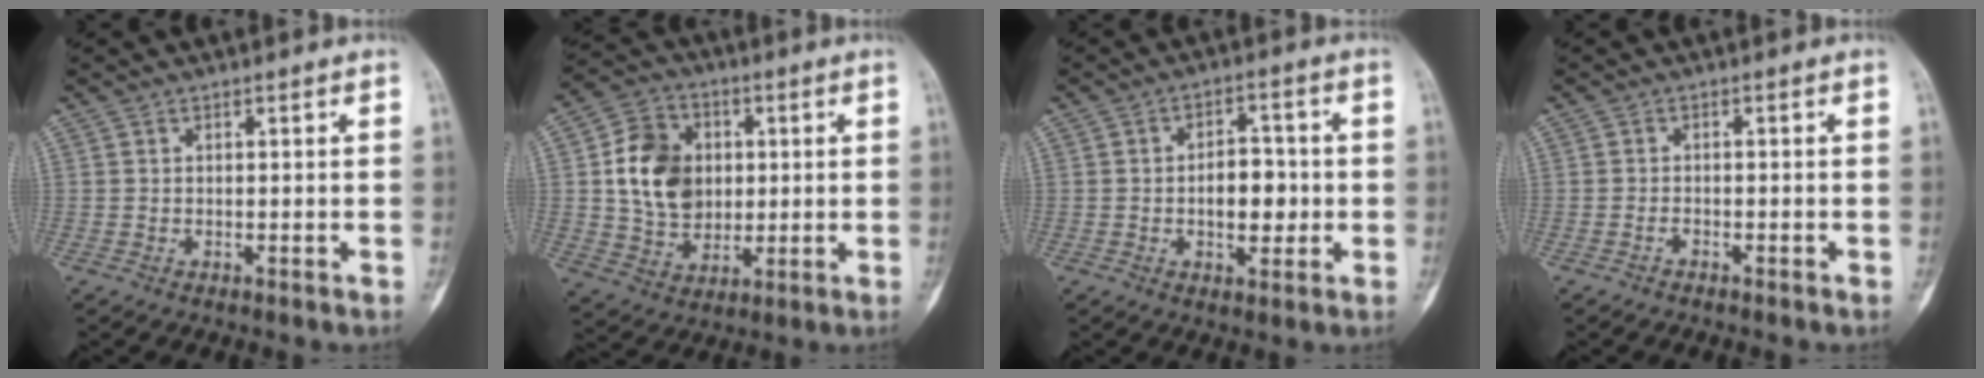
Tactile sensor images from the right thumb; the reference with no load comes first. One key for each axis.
{"total": 13.9, "fx": 1.8, "fy": 11.0, "fz": 8.3, "tx": -0.113, "ty": 0.000, "tz": 0.036}
{"total": 7.7, "fx": -0.6, "fy": 4.6, "fz": 6.1, "tx": -0.067, "ty": 0.012, "tz": -0.010}
{"total": 0.9, "fx": -0.7, "fy": 0.3, "fz": 0.3, "tx": -0.007, "ty": 0.004, "tz": -0.015}